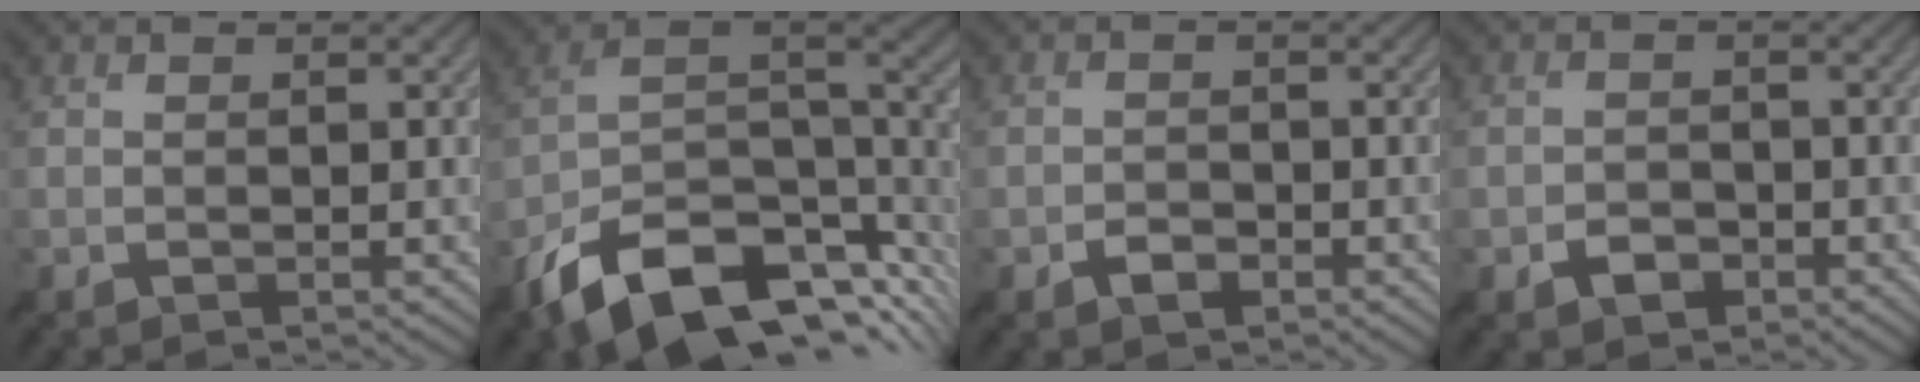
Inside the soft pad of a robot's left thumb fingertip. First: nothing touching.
{"total": 15.3, "force": [-8.1, 7.6, 10.6], "torque": [-0.226, -0.021, -0.131]}
{"total": 1.8, "force": [-0.9, 1.2, 0.9], "torque": [-0.015, 0.007, -0.019]}
{"total": 2.3, "force": [-1.2, 1.7, 1.0], "torque": [-0.014, 0.005, -0.027]}